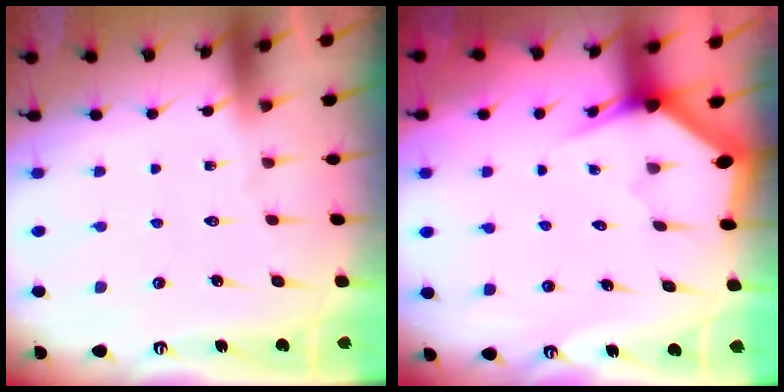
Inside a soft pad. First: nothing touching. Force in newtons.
{"total": 3.0, "press": 3.0, "slide": 0.0}